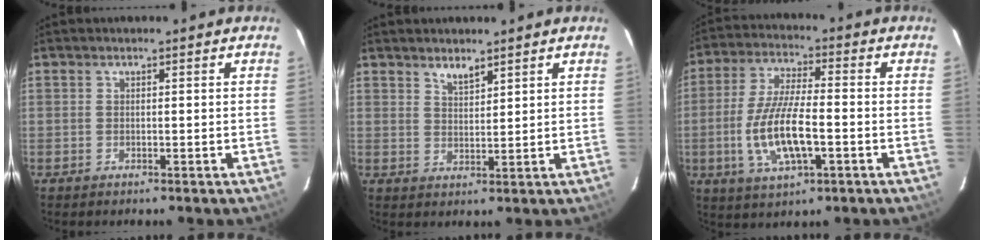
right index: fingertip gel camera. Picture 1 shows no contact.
{"total": 2.9, "force": [2.4, 0.8, 1.4], "torque": [-0.023, 0.001, 0.043]}
{"total": 12.9, "force": [-3.3, 4.2, 11.8], "torque": [-0.242, -0.008, -0.057]}